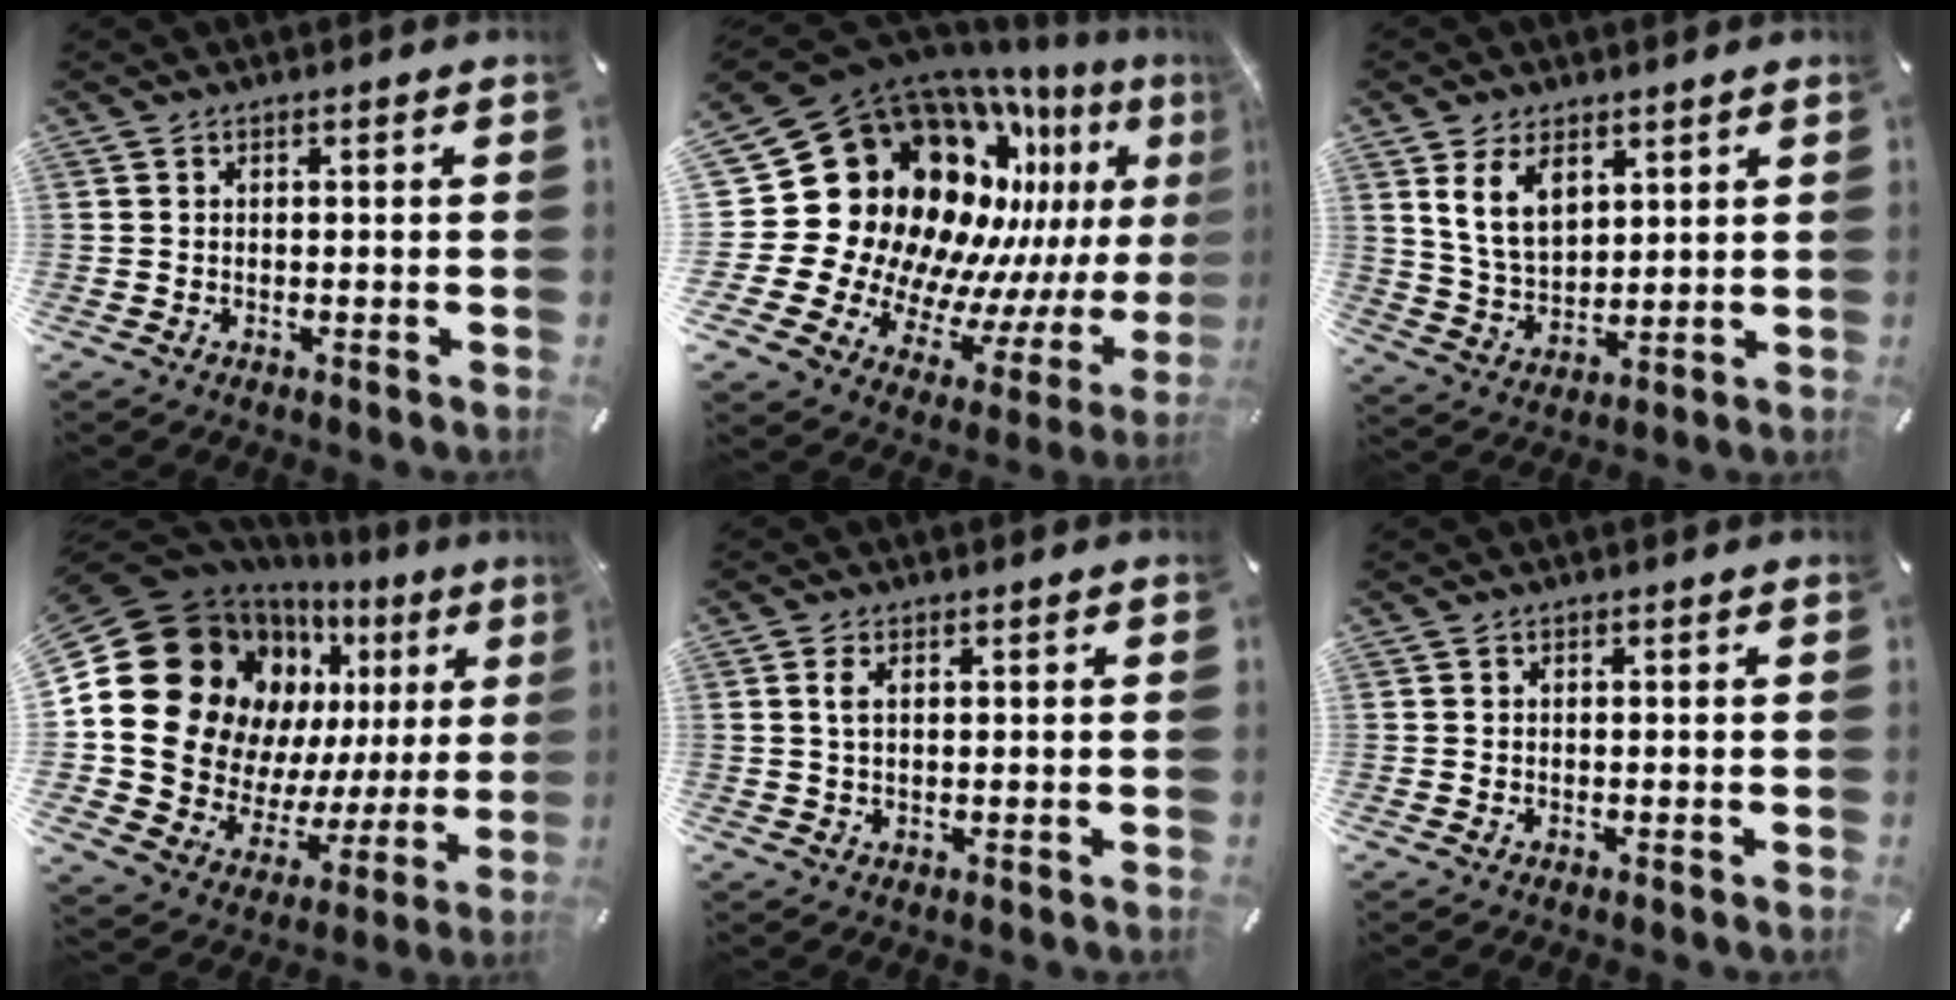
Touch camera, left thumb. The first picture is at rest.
{"total": 27.0, "force": [7.7, 20.5, 15.8], "torque": [-0.260, -0.152, 0.200]}
{"total": 9.0, "force": [4.8, 5.7, 5.0], "torque": [-0.114, -0.015, 0.085]}
{"total": 21.7, "force": [8.0, 16.7, 11.3], "torque": [-0.185, -0.077, 0.172]}
{"total": 2.6, "force": [0.8, 1.3, 2.2], "torque": [-0.054, 0.002, 0.011]}
{"total": 0.0}